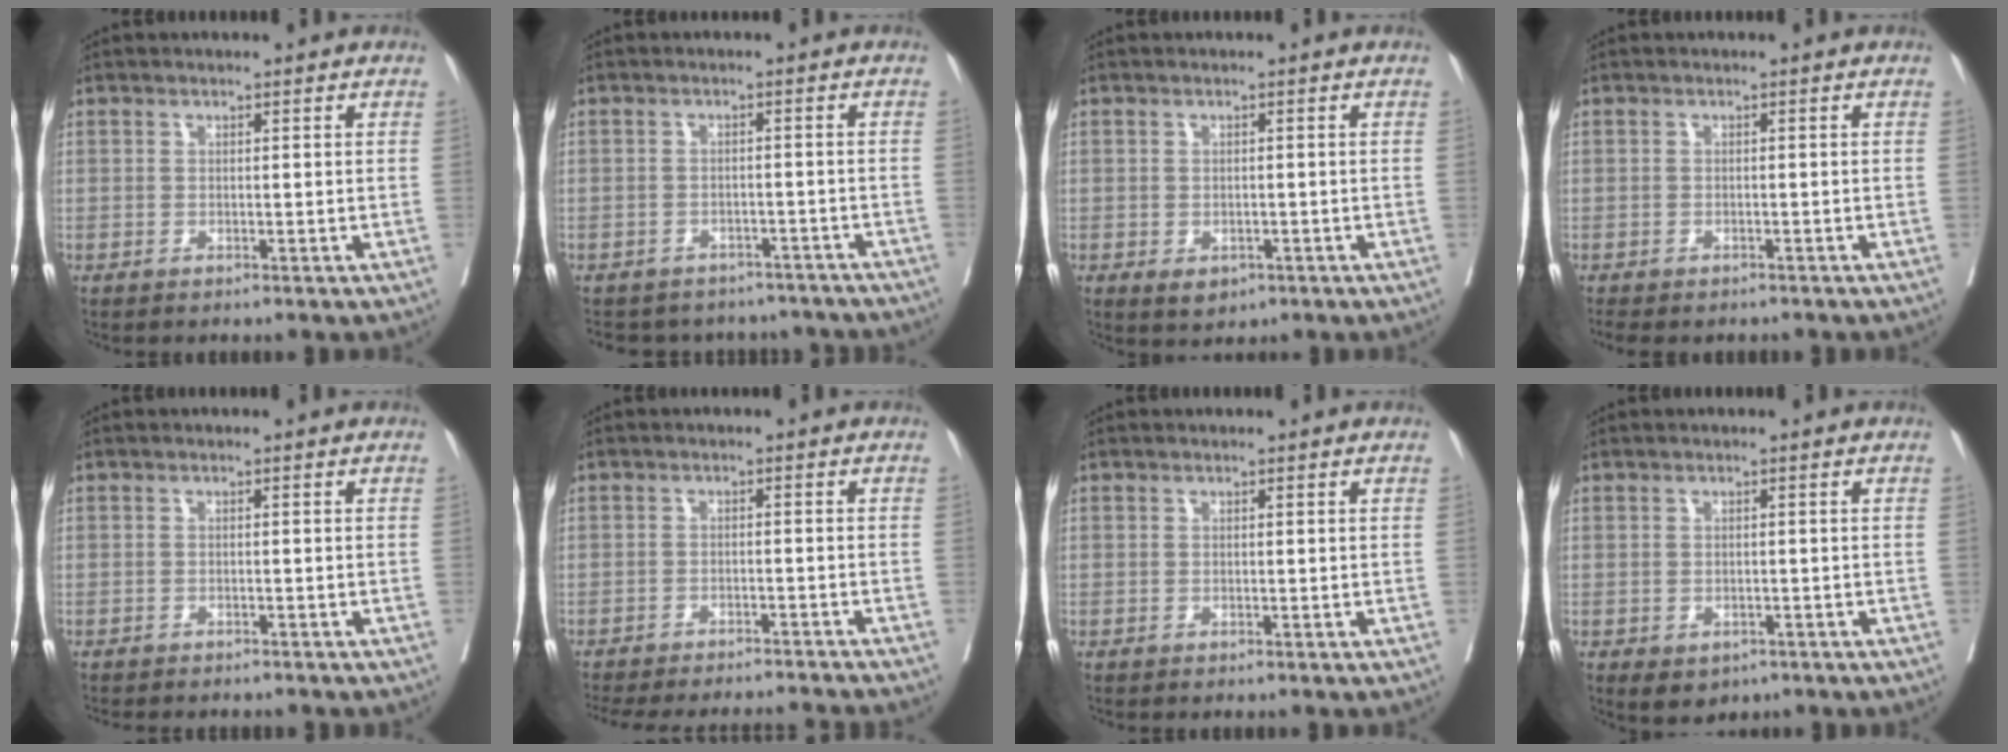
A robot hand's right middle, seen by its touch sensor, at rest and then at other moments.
{"total": 12.2, "force": [-11.0, 5.0, 2.0], "torque": [-0.034, 0.015, -0.117]}
{"total": 2.7, "force": [-1.2, 1.8, 1.6], "torque": [-0.020, -0.002, -0.006]}
{"total": 5.2, "force": [-4.4, 2.0, 1.9], "torque": [-0.025, -0.005, -0.058]}
{"total": 6.8, "force": [-6.0, 1.6, 2.6], "torque": [-0.031, -0.007, -0.074]}
{"total": 15.7, "force": [-14.8, 0.9, 5.2], "torque": [-0.099, -0.020, -0.199]}
{"total": 0.0}
{"total": 4.0, "force": [-2.3, 2.7, 1.7], "torque": [-0.018, -0.003, -0.025]}